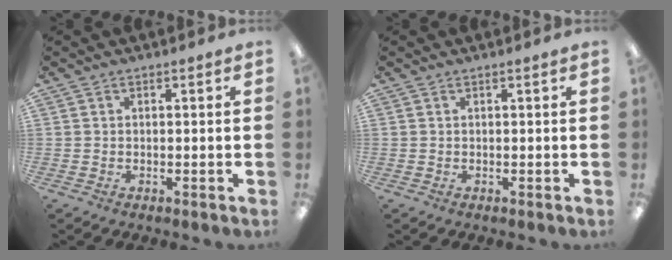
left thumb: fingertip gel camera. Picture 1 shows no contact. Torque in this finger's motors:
{"motor_torque": [-0.21, 0.25, 0.22, -0.04, 0.00]}